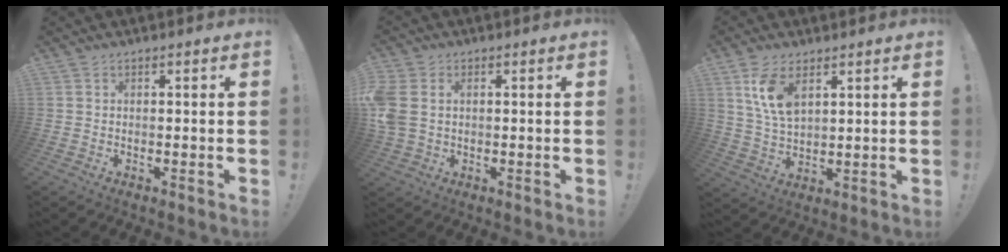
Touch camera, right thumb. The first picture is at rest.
{"total": 6.5, "force": [1.1, 5.0, 4.1], "torque": [-0.090, 0.001, 0.025]}
{"total": 9.6, "force": [4.9, 4.9, 6.7], "torque": [-0.127, -0.019, 0.087]}